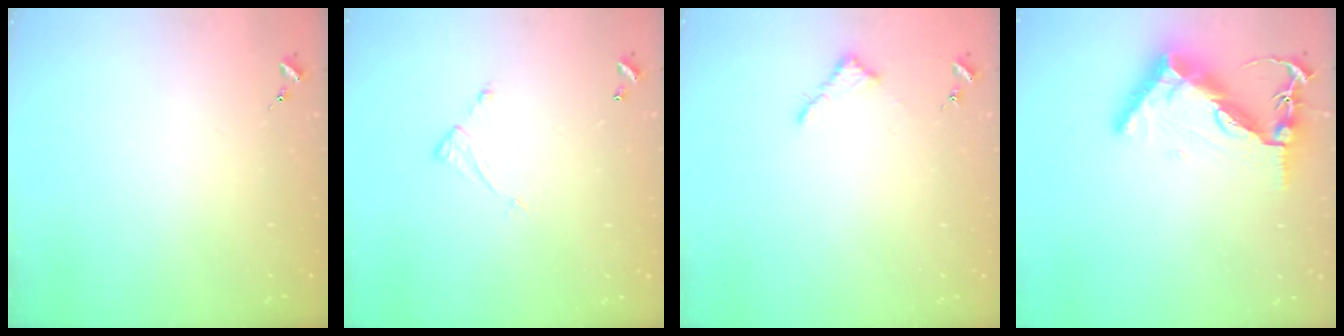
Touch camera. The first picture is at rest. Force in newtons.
{"total": 5.8, "press": 5.8, "slide": 0.2}
{"total": 5.6, "press": 5.6, "slide": 0.6}
{"total": 12.4, "press": 12.3, "slide": 1.4}